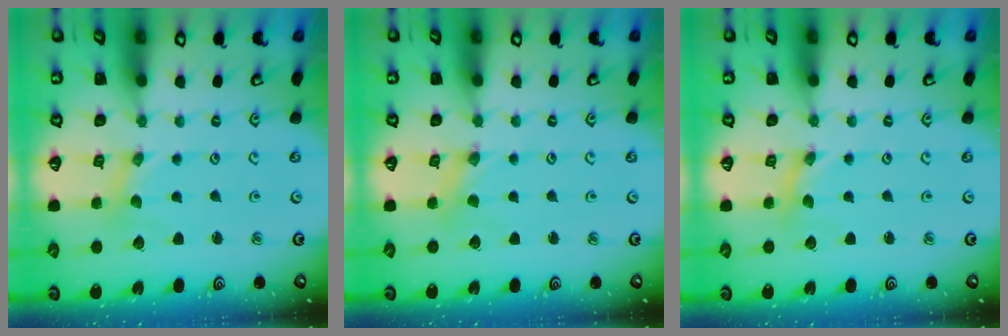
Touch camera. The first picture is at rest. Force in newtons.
{"total": 1.3, "press": 1.2, "slide": 0.3}
{"total": 0.0}